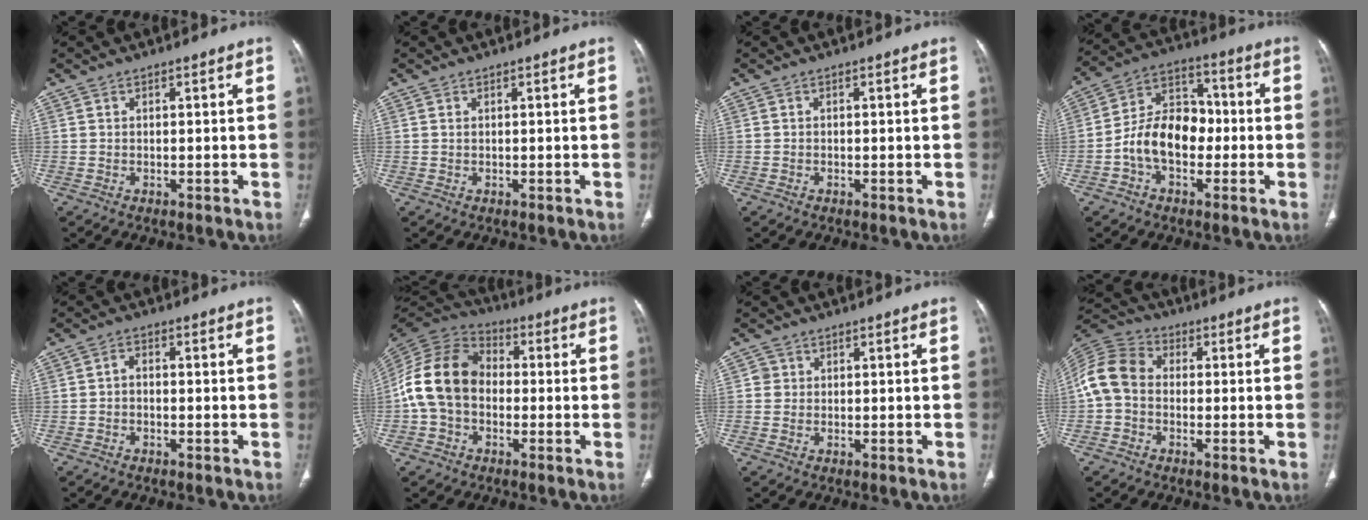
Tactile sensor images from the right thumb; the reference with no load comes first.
{"total": 0.6, "force": [0.2, 0.4, 0.5], "torque": [-0.015, 0.003, 0.004]}
{"total": 0.0}
{"total": 12.7, "force": [-2.5, 8.7, 8.9], "torque": [-0.133, 0.041, -0.054]}
{"total": 2.0, "force": [-0.5, 1.4, 1.3], "torque": [-0.017, 0.009, -0.016]}
{"total": 14.0, "force": [-1.4, 10.6, 9.0], "torque": [-0.171, 0.038, -0.039]}
{"total": 1.7, "force": [0.2, 1.7, 0.3], "torque": [0.005, 0.004, 0.000]}
{"total": 9.6, "force": [-0.8, 7.5, 6.0], "torque": [-0.120, 0.028, -0.031]}